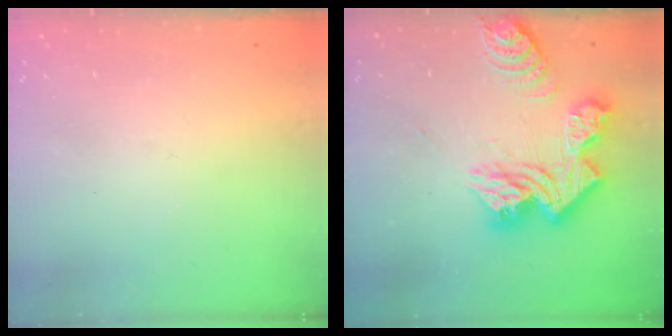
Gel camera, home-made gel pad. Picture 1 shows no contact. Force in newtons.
{"total": 20.1, "press": 20.0, "slide": 1.8}